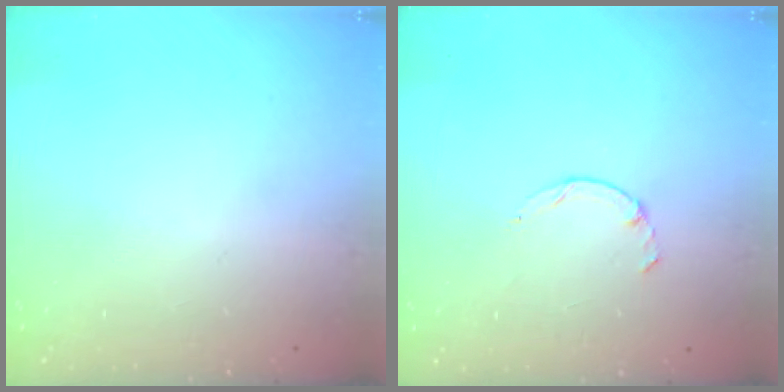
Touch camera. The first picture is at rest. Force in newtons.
{"total": 1.3, "press": 1.2, "slide": 0.4}